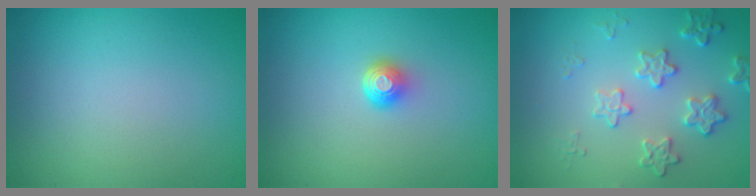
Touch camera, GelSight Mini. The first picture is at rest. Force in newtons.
{"total": 1.6, "press": 1.2, "slide": 1.0}
{"total": 2.9, "press": 2.3, "slide": 1.8}